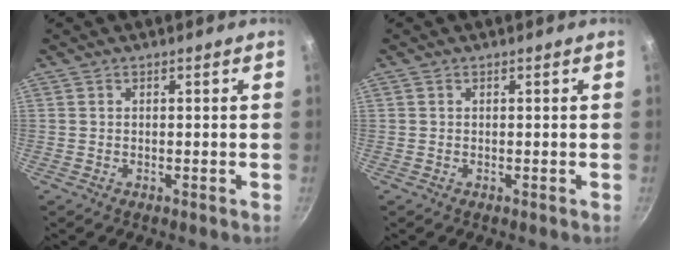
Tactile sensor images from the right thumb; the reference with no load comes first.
{"total": 0.0}